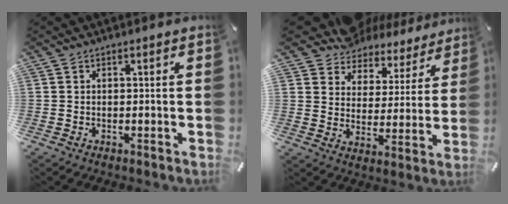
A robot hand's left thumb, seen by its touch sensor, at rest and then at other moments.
{"total": 8.4, "force": [7.4, 3.8, -0.4], "torque": [-0.010, -0.078, 0.133]}